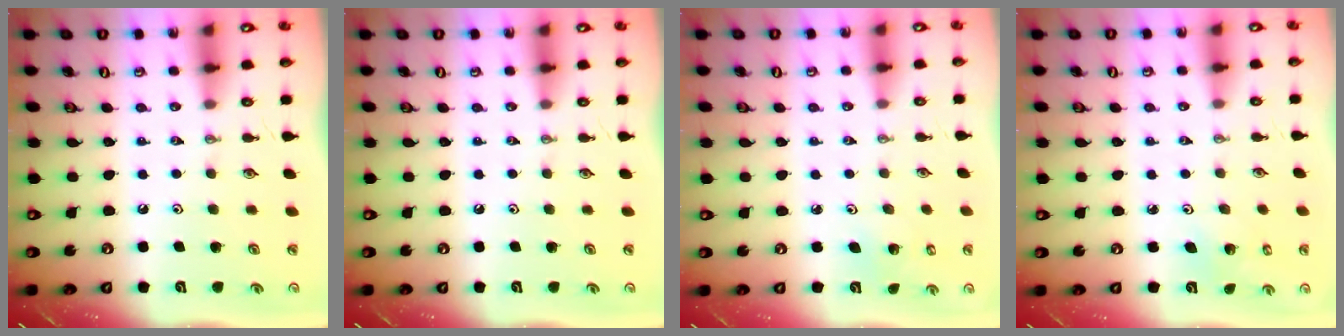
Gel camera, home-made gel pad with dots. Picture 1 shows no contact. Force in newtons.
{"total": 0.0}
{"total": 2.8, "press": 2.8, "slide": 0.2}
{"total": 2.3, "press": 2.3, "slide": 0.2}